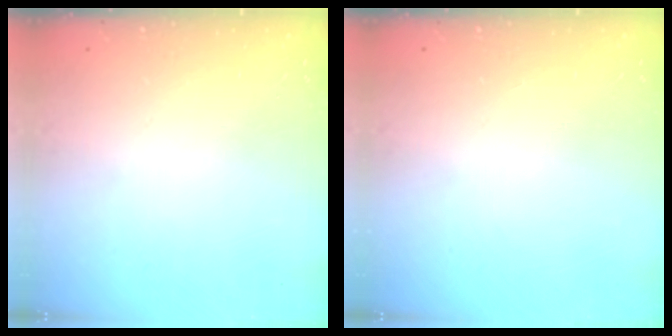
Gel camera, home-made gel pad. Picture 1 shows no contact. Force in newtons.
{"total": 0.0}